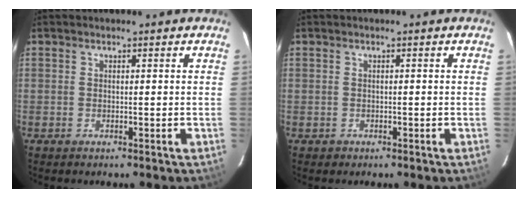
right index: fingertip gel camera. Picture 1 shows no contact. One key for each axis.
{"total": 1.0, "fx": -0.5, "fy": 0.9, "fz": 0.1, "tx": -0.001, "ty": 0.003, "tz": -0.004}